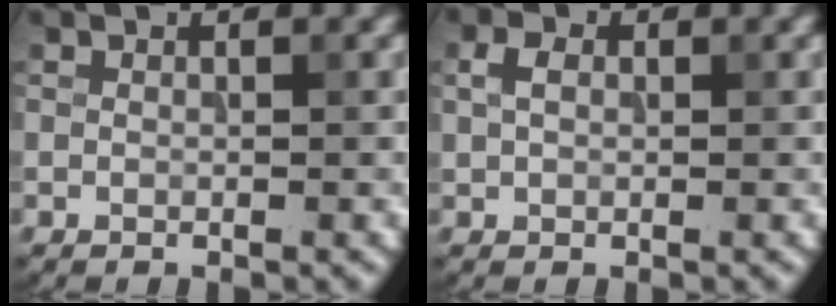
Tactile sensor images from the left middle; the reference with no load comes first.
{"total": 1.9, "force": [0.6, 1.4, 1.2], "torque": [-0.026, 0.006, 0.007]}